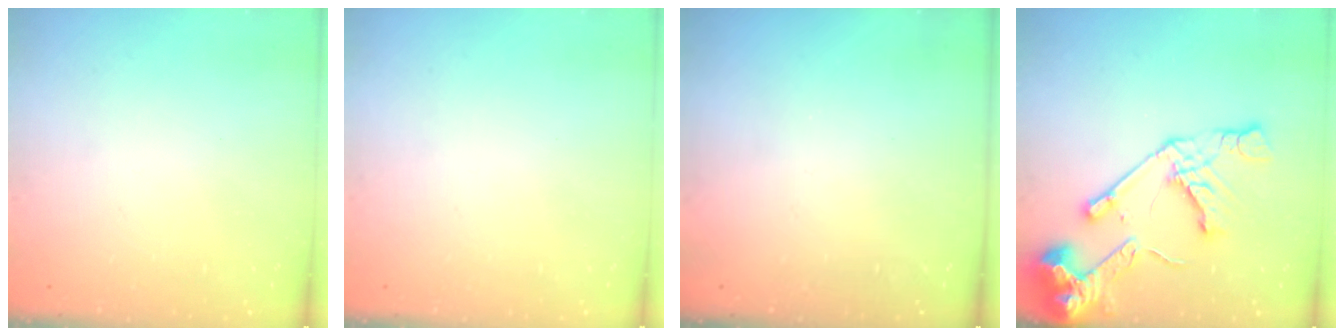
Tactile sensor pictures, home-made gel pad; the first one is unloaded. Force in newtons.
{"total": 0.0}
{"total": 0.0}
{"total": 18.5, "press": 18.4, "slide": 2.3}